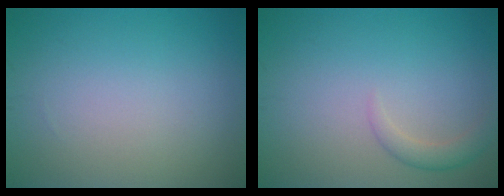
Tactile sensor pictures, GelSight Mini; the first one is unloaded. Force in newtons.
{"total": 1.7, "press": 1.7, "slide": 0.1}